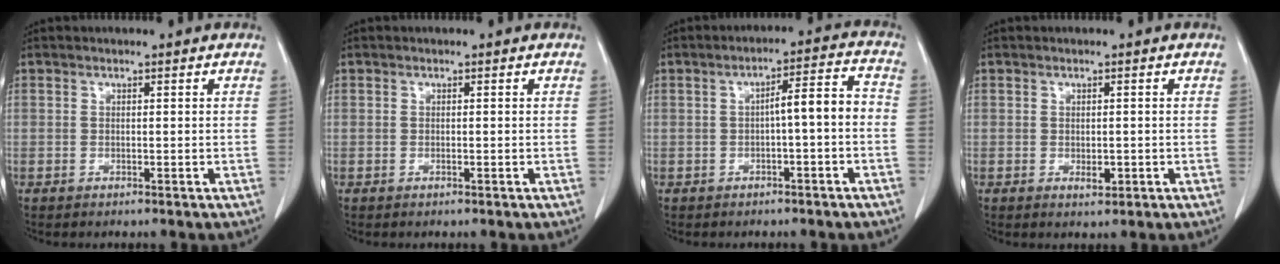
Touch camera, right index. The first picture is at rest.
{"total": 0.0}
{"total": 5.7, "force": [-1.1, 0.8, 5.5], "torque": [-0.078, 0.027, -0.016]}
{"total": 1.6, "force": [-0.4, 0.9, 1.3], "torque": [-0.017, -0.001, -0.002]}